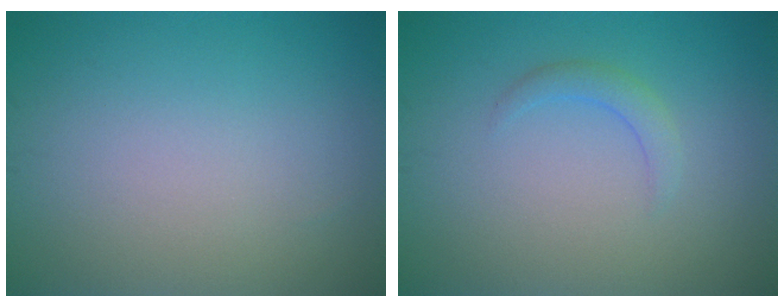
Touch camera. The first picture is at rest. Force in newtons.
{"total": 1.4, "press": 1.4, "slide": 0.0}